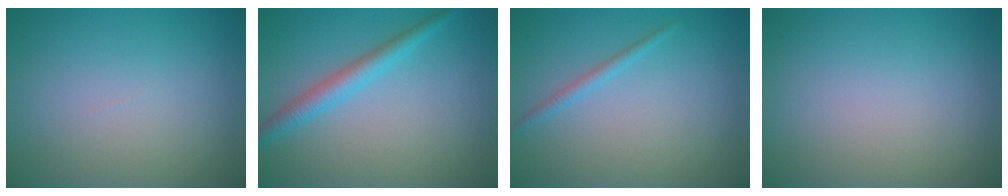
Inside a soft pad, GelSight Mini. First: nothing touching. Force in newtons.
{"total": 2.7, "press": 2.7, "slide": 0.1}
{"total": 1.0, "press": 1.0, "slide": 0.1}
{"total": 0.0}